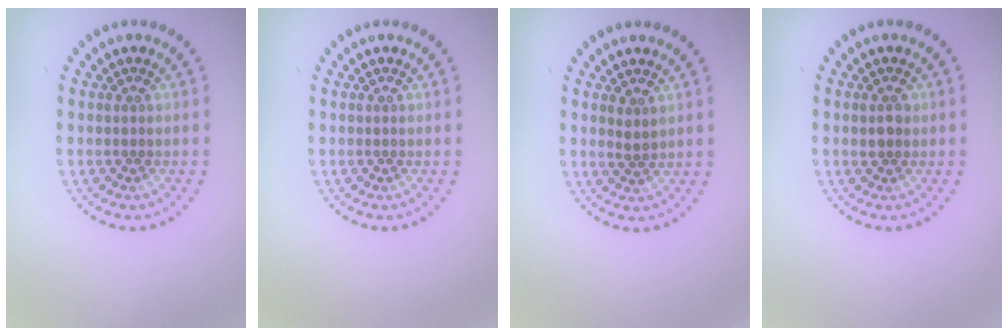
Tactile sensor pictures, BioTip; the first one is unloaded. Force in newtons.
{"total": 0.0}
{"total": 1.0, "press": 0.9, "slide": 0.4}
{"total": 1.3, "press": 1.3, "slide": 0.3}